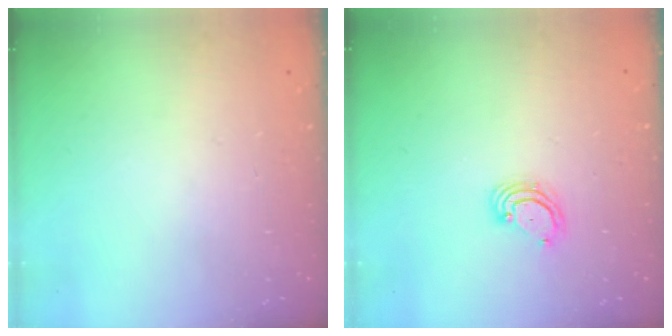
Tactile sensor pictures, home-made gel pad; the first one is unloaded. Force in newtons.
{"total": 3.3, "press": 3.3, "slide": 0.3}